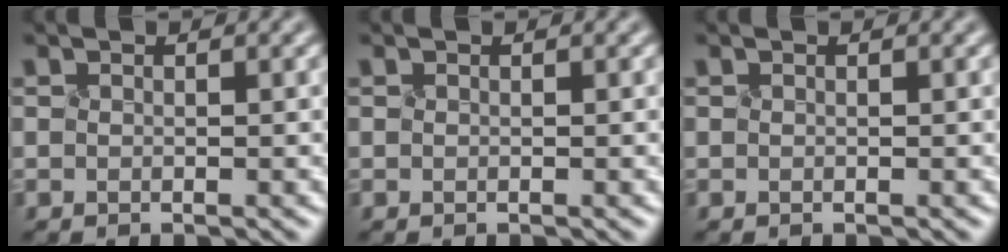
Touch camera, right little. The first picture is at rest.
{"total": 0.0}
{"total": 0.0}